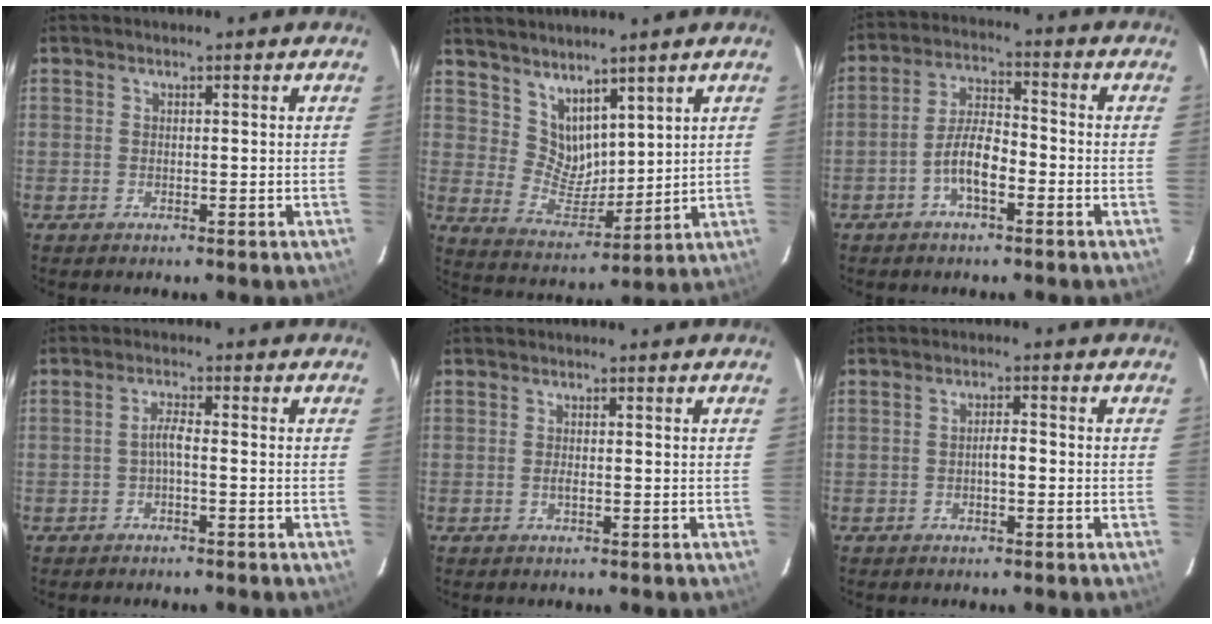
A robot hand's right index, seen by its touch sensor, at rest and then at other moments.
{"total": 8.5, "force": [6.4, 4.6, 3.2], "torque": [-0.056, -0.001, 0.136]}
{"total": 6.8, "force": [-3.1, 2.3, 5.6], "torque": [-0.119, 0.013, -0.056]}
{"total": 2.0, "force": [-1.0, 0.1, 1.8], "torque": [-0.036, 0.007, -0.020]}
{"total": 0.9, "force": [-0.3, 0.1, 0.8], "torque": [-0.018, 0.000, -0.005]}
{"total": 2.2, "force": [-0.8, 0.6, 2.0], "torque": [-0.037, 0.007, -0.013]}